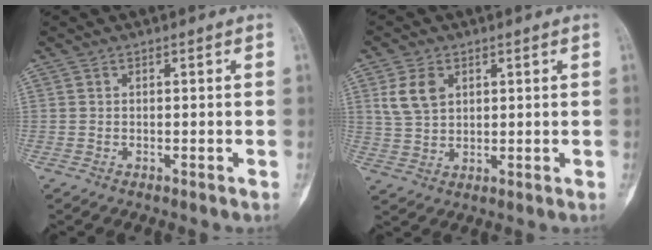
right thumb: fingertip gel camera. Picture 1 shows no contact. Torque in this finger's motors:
{"motor_torque": [0.79, 0.91, 0.15, -0.18, 0.21]}